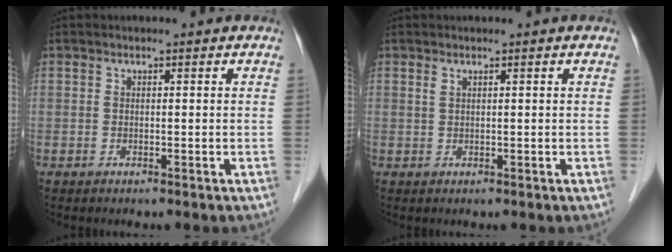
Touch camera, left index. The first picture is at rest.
{"total": 0.7, "force": [0.5, 0.1, 0.5], "torque": [-0.015, 0.002, 0.013]}